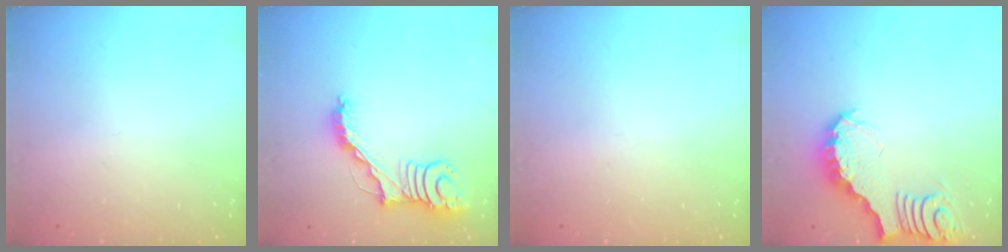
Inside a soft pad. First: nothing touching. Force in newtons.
{"total": 12.4, "press": 12.4, "slide": 1.2}
{"total": 0.0}
{"total": 3.9, "press": 3.9, "slide": 0.6}